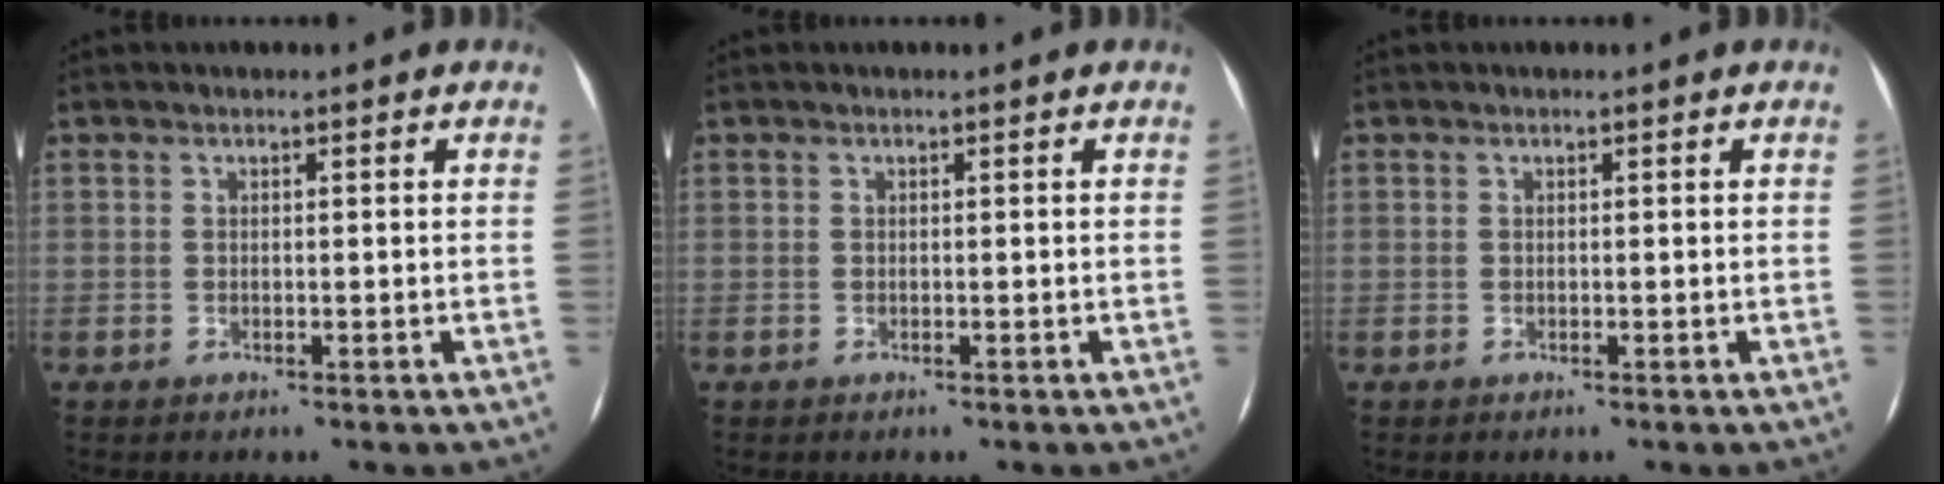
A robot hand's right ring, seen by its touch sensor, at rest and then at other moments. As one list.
[{"total": 0.0}, {"total": 0.0}]